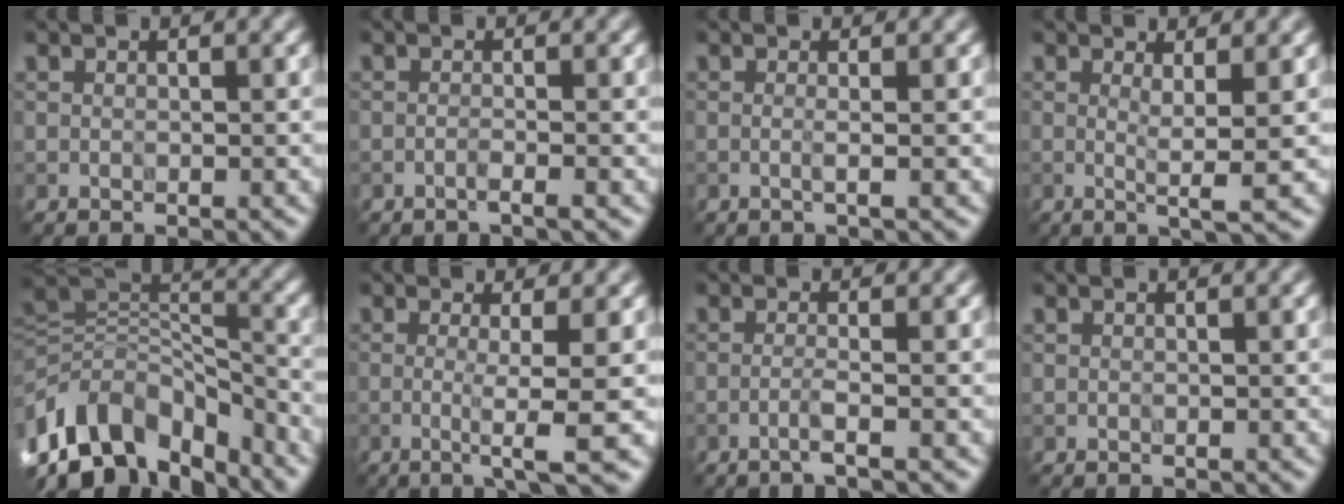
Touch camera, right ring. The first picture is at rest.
{"total": 1.0, "force": [-0.6, 0.1, 0.8], "torque": [-0.006, 0.000, -0.018]}
{"total": 1.7, "force": [0.3, 0.8, 1.5], "torque": [-0.004, -0.002, -0.019]}
{"total": 3.1, "force": [0.3, 0.4, 3.0], "torque": [-0.050, -0.007, 0.003]}
{"total": 11.1, "force": [-6.3, 6.8, 6.1], "torque": [-0.116, 0.017, -0.121]}
{"total": 4.5, "force": [-0.6, 0.7, 4.5], "torque": [-0.070, -0.006, -0.014]}
{"total": 1.5, "force": [-0.8, 0.1, 1.2], "torque": [-0.016, 0.004, -0.028]}
{"total": 0.0}